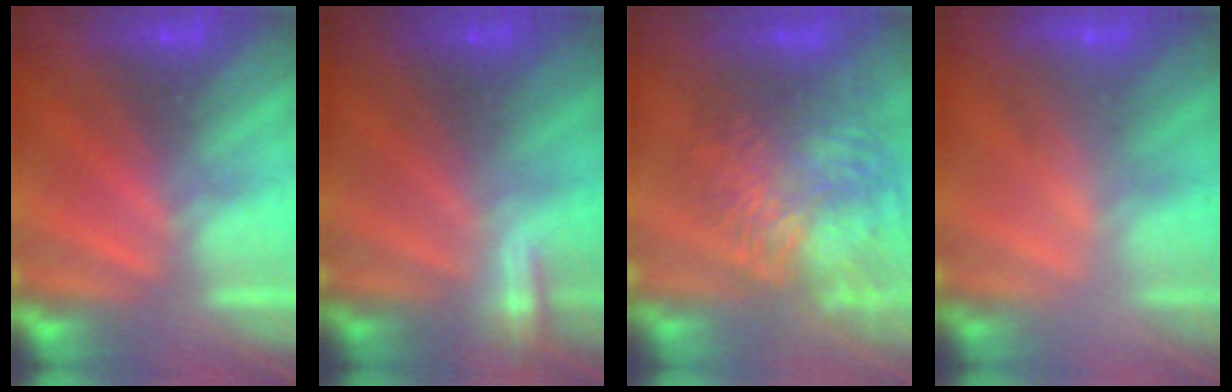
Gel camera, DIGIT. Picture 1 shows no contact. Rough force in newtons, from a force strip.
{"total": 2.0}
{"total": 11.1}
{"total": 2.3}